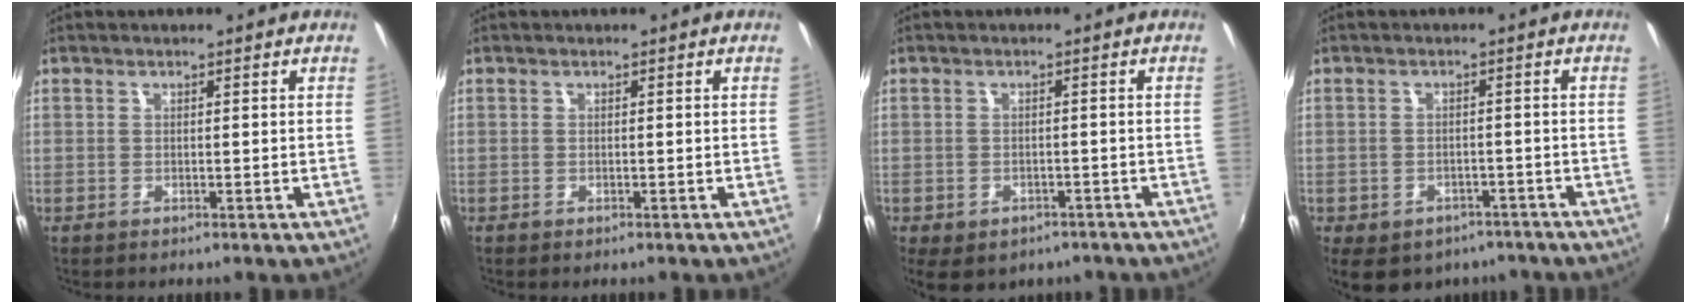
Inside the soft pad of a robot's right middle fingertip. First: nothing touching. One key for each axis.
{"total": 0.0}
{"total": 8.3, "fx": -5.1, "fy": 4.9, "fz": 4.2, "tx": -0.096, "ty": -0.027, "tz": -0.062}
{"total": 12.3, "fx": -8.3, "fy": 7.2, "fz": 5.5, "tx": -0.122, "ty": -0.018, "tz": -0.102}